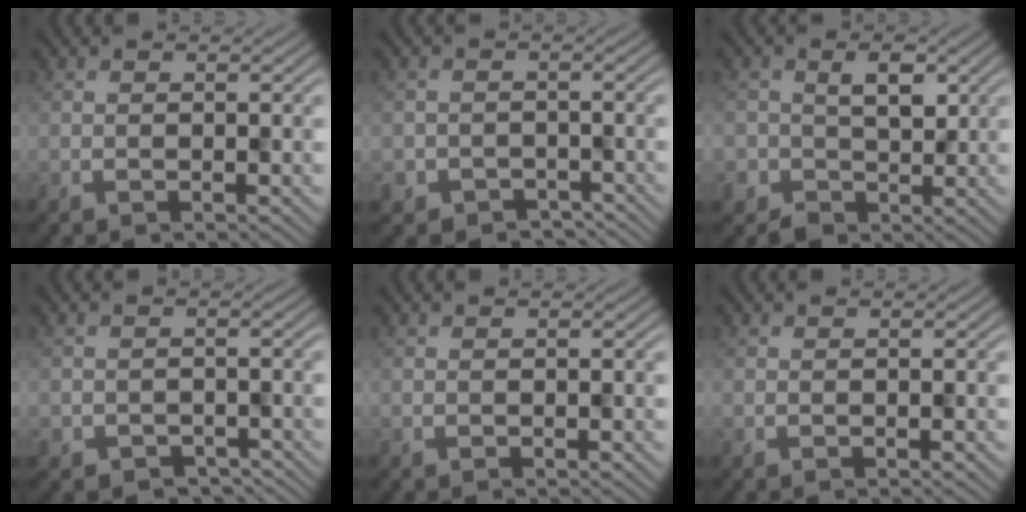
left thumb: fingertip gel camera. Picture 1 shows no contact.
{"total": 3.6, "force": [-2.3, 2.8, 0.6], "torque": [-0.004, -0.010, -0.027]}
{"total": 2.9, "force": [0.1, 2.6, 1.3], "torque": [-0.012, -0.005, 0.002]}
{"total": 2.9, "force": [-2.0, 2.0, 0.6], "torque": [-0.002, -0.011, -0.027]}
{"total": 0.0}
{"total": 0.0}